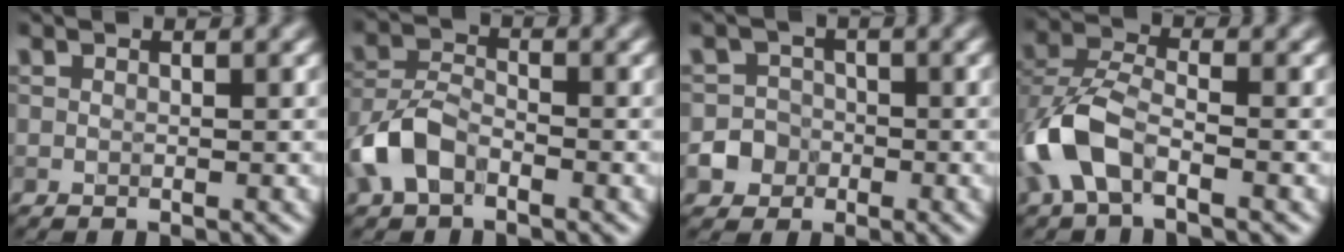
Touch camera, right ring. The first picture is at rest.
{"total": 4.7, "force": [-2.4, 2.7, 3.0], "torque": [-0.069, 0.005, -0.057]}
{"total": 3.9, "force": [-2.0, 3.2, 0.7], "torque": [0.014, -0.006, -0.038]}
{"total": 6.6, "force": [-2.6, 3.4, 4.9], "torque": [-0.123, 0.001, -0.064]}